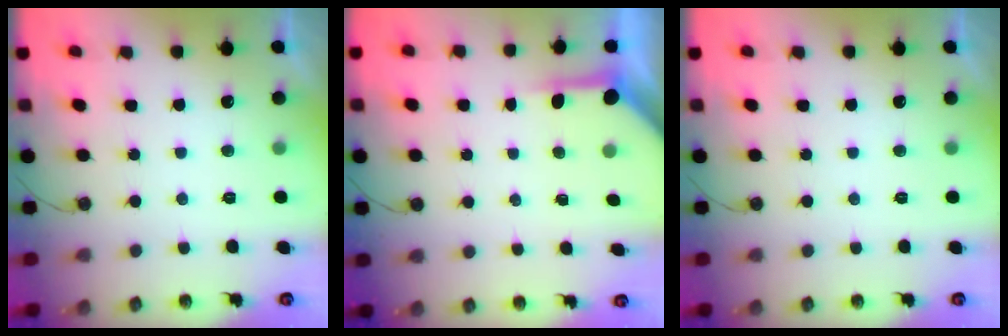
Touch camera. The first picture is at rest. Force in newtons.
{"total": 5.0, "press": 4.9, "slide": 0.6}
{"total": 0.0}